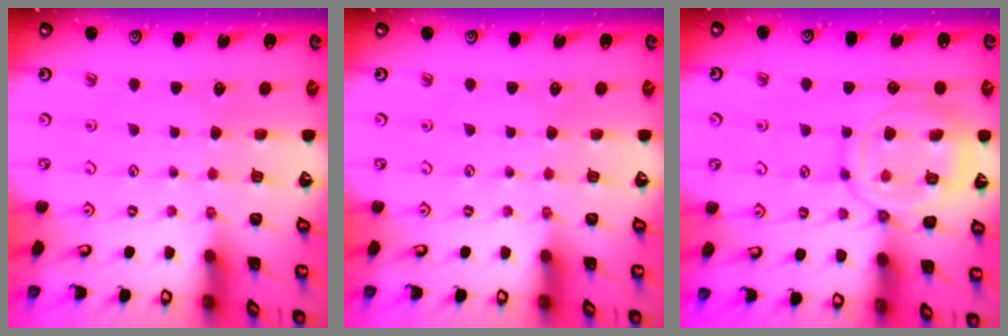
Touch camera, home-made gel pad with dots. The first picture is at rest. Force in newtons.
{"total": 0.0}
{"total": 13.9, "press": 13.9, "slide": 1.2}